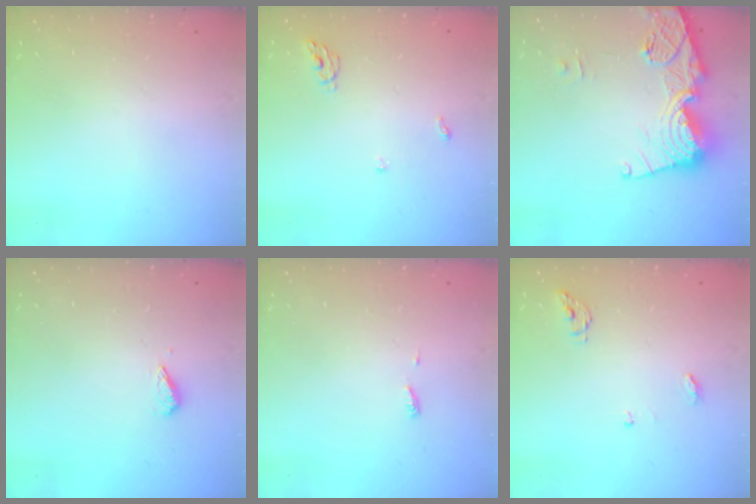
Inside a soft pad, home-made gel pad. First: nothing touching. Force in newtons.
{"total": 4.6, "press": 4.6, "slide": 0.5}
{"total": 17.9, "press": 17.8, "slide": 1.7}
{"total": 2.7, "press": 2.7, "slide": 0.6}
{"total": 3.9, "press": 3.9, "slide": 0.6}
{"total": 4.4, "press": 4.3, "slide": 0.5}